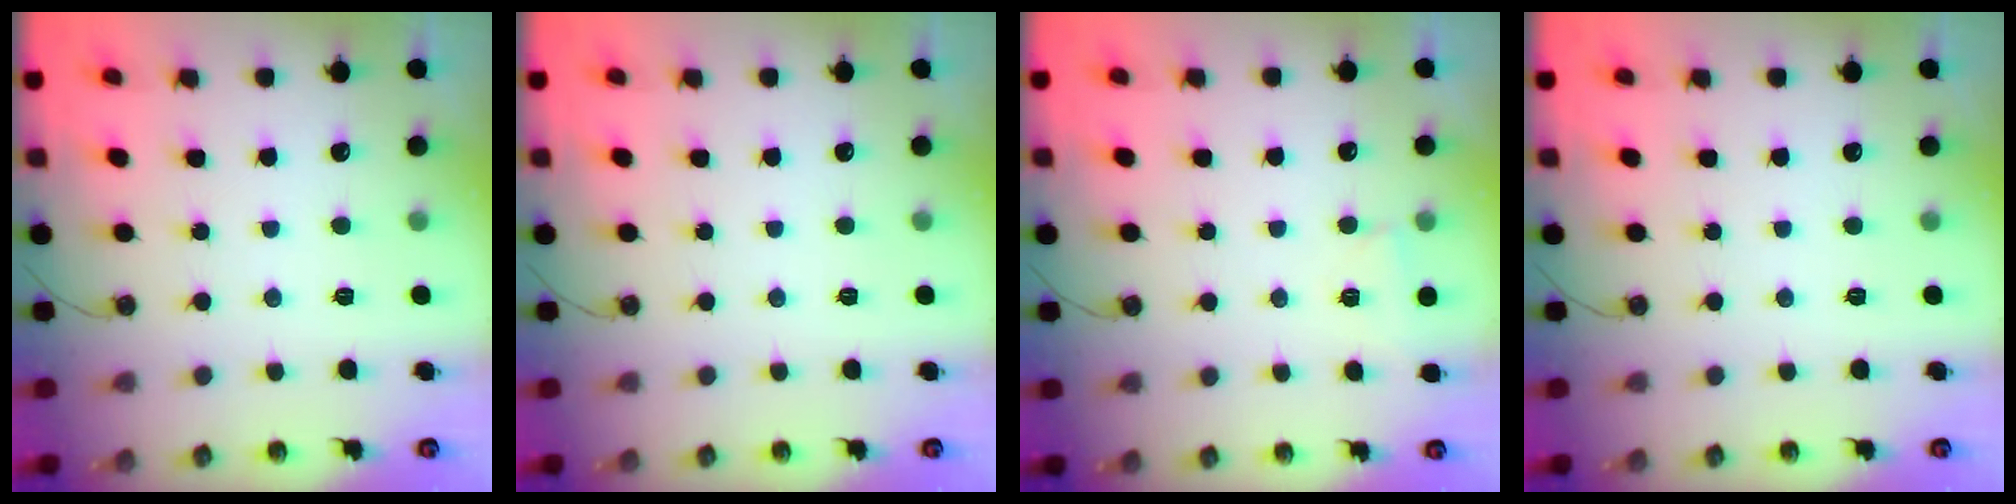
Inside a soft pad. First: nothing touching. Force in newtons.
{"total": 0.0}
{"total": 2.1, "press": 2.1, "slide": 0.4}
{"total": 0.0}